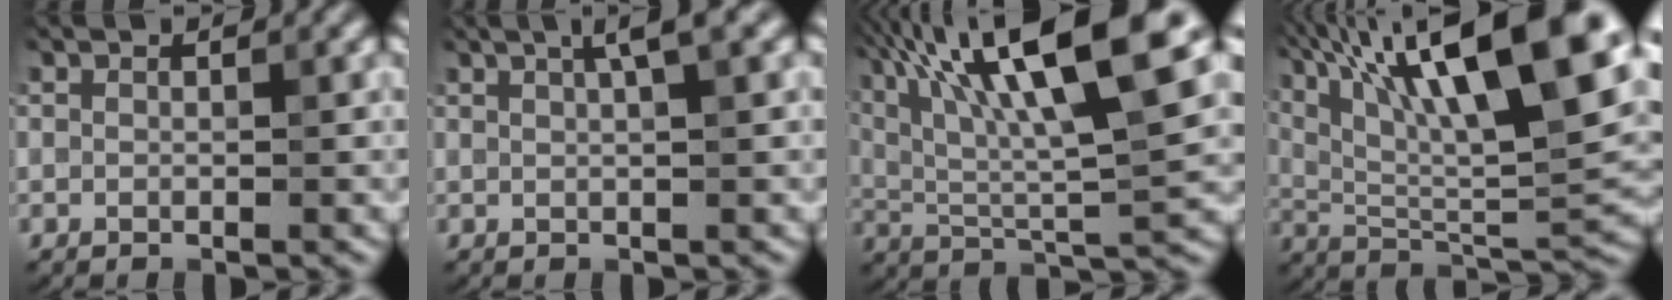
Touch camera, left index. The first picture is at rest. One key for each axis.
{"total": 2.8, "fx": 1.4, "fy": 0.4, "fz": 2.4, "tx": -0.028, "ty": 0.010, "tz": 0.020}
{"total": 14.9, "fx": 7.0, "fy": 3.7, "fz": 12.6, "tx": -0.225, "ty": 0.023, "tz": 0.116}
{"total": 17.4, "fx": 8.2, "fy": 4.5, "fz": 14.6, "tx": -0.244, "ty": 0.012, "tz": 0.143}